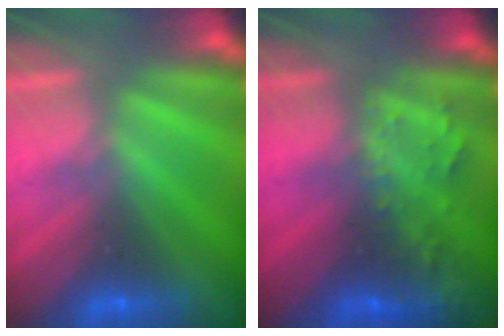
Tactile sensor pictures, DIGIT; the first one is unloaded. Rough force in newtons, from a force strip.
{"total": 2.7}